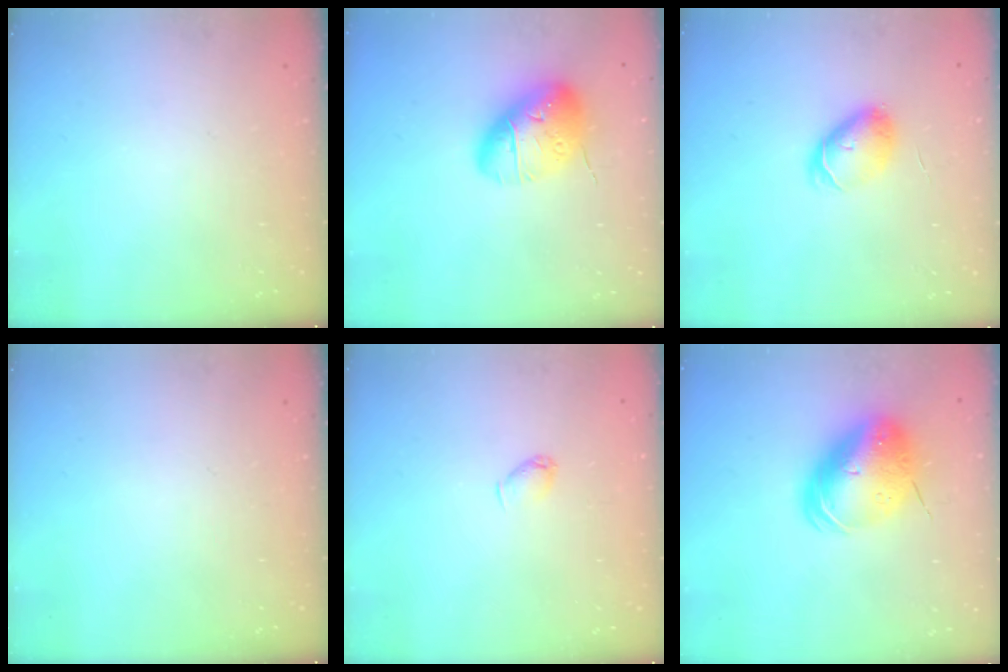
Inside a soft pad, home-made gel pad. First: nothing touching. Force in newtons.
{"total": 16.2, "press": 16.0, "slide": 3.0}
{"total": 6.9, "press": 6.9, "slide": 0.2}
{"total": 0.0}
{"total": 3.1, "press": 3.0, "slide": 0.6}
{"total": 13.4, "press": 13.2, "slide": 2.3}